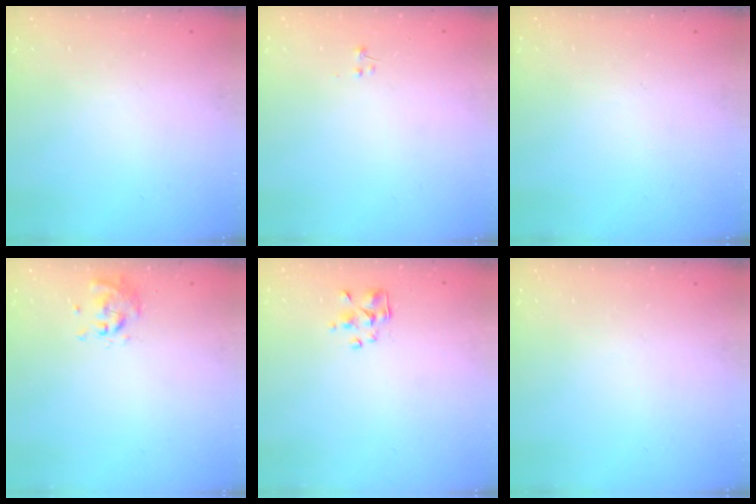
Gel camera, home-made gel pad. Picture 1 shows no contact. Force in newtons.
{"total": 0.6, "press": 0.6, "slide": 0.3}
{"total": 0.0}
{"total": 0.0}
{"total": 2.5, "press": 2.4, "slide": 0.7}
{"total": 0.0}